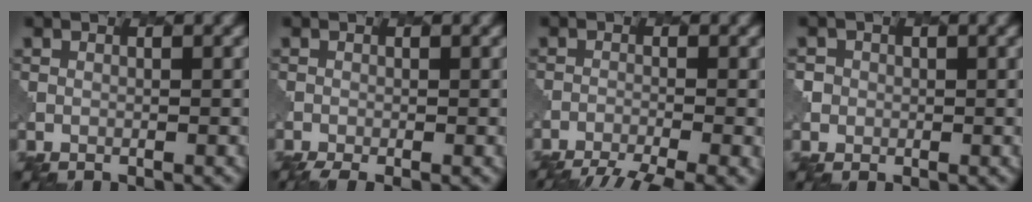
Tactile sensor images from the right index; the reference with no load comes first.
{"total": 1.8, "force": [-1.3, 0.4, 1.2], "torque": [-0.020, -0.004, -0.022]}
{"total": 6.8, "force": [-5.5, 1.4, 3.7], "torque": [-0.063, -0.026, -0.080]}
{"total": 2.0, "force": [0.0, 2.0, -0.2], "torque": [0.017, 0.009, -0.010]}